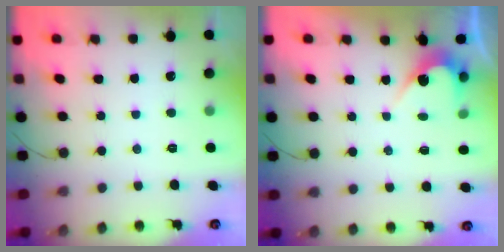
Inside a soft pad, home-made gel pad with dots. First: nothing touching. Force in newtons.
{"total": 2.9, "press": 2.9, "slide": 0.1}